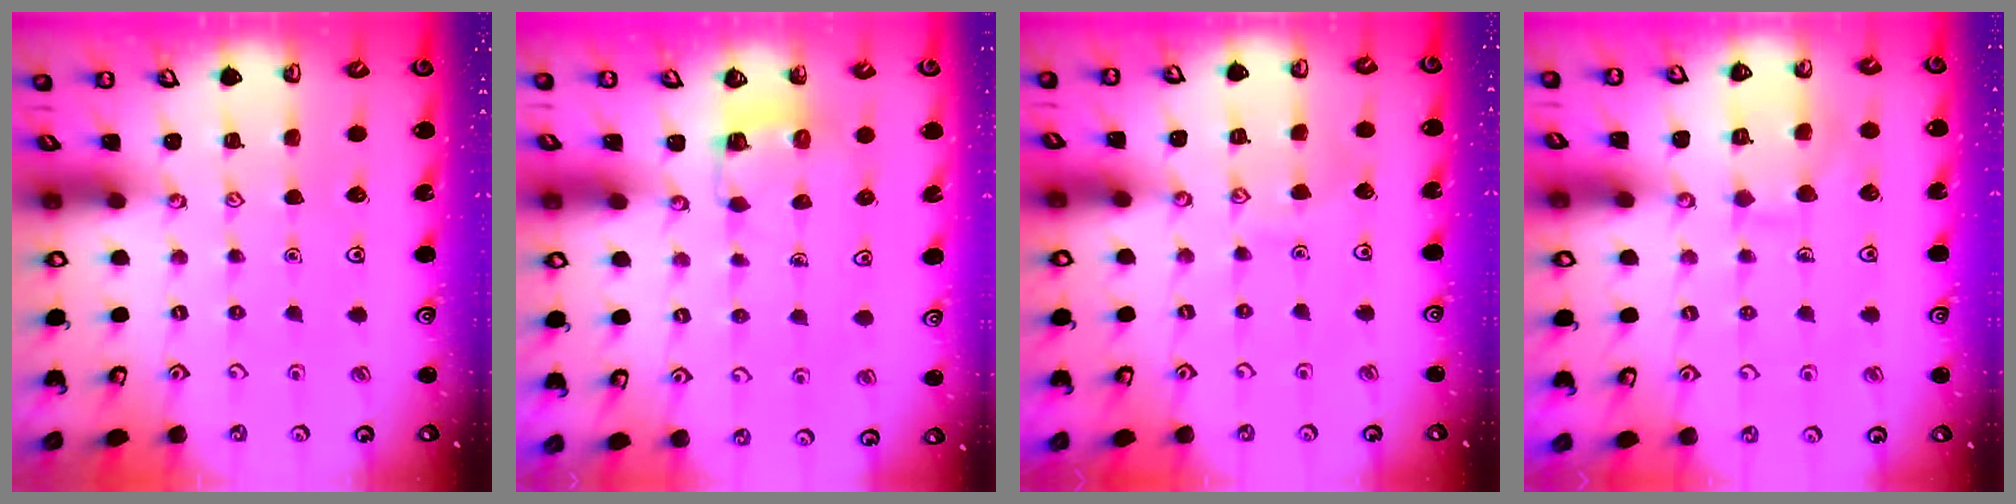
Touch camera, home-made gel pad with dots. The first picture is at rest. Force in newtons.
{"total": 3.1, "press": 3.1, "slide": 0.2}
{"total": 4.0, "press": 4.0, "slide": 0.4}
{"total": 7.8, "press": 7.8, "slide": 0.4}